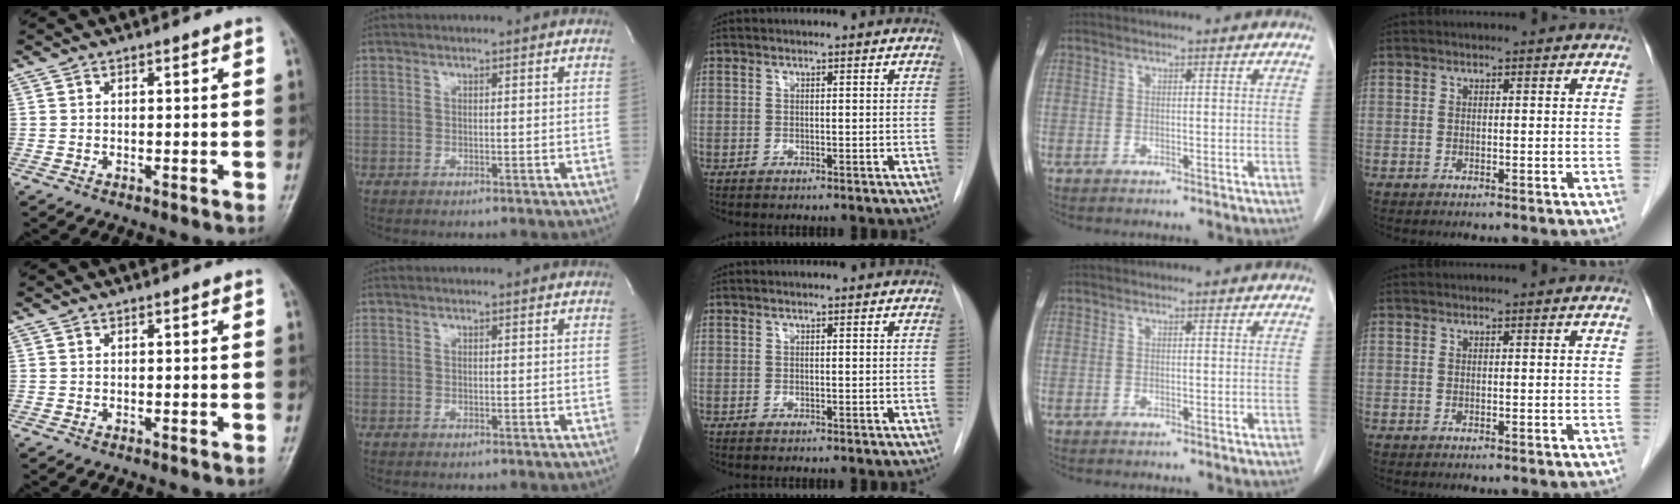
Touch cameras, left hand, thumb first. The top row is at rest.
{"index": {"total": 0.6, "force": [0.6, 0.0, 0.0], "torque": [-0.004, 0.001, 0.004]}}